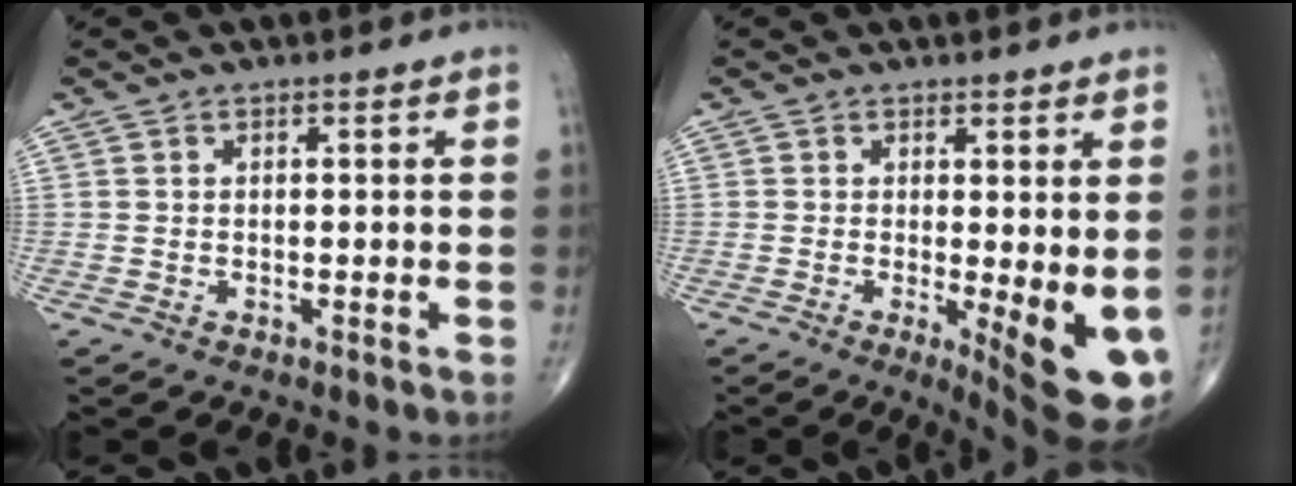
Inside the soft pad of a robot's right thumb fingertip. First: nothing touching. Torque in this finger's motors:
{"motor_torque": [0.13, 0.87, 0.28, 0.03, 0.27]}